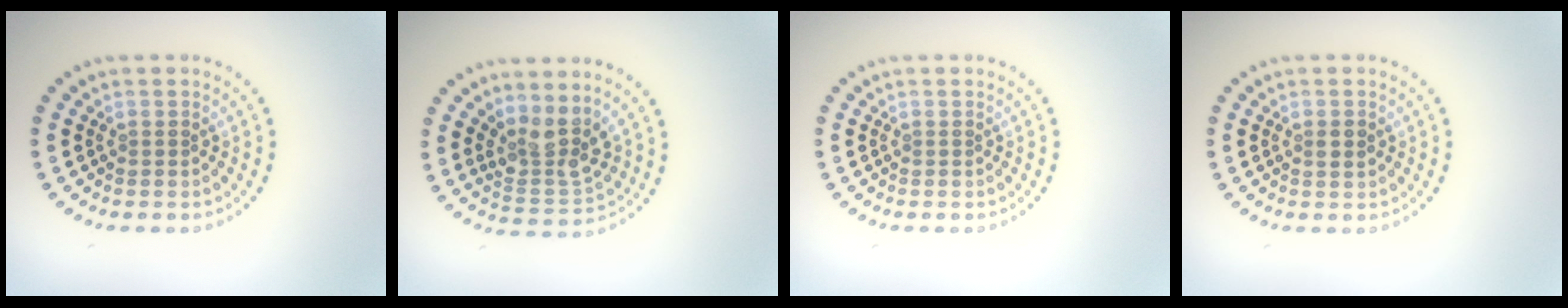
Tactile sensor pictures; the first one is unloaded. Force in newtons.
{"total": 3.7, "press": 3.1, "slide": 1.9}
{"total": 0.0}
{"total": 1.2, "press": 1.1, "slide": 0.2}